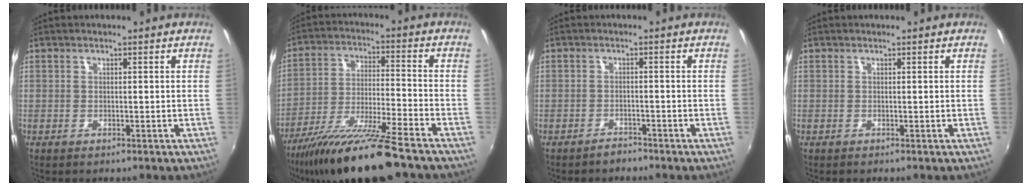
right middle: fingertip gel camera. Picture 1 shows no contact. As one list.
[{"total": 16.8, "force": [-13.4, 0.5, 10.1], "torque": [-0.199, -0.030, -0.234]}, {"total": 2.1, "force": [-1.9, 0.8, 0.2], "torque": [-0.010, 0.003, -0.031]}, {"total": 0.0}]